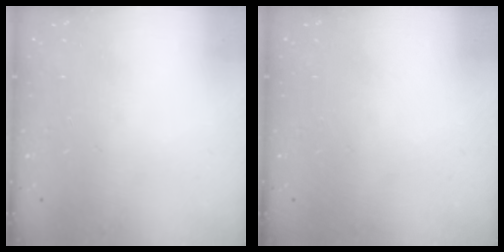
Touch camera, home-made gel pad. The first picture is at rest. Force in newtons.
{"total": 0.0}